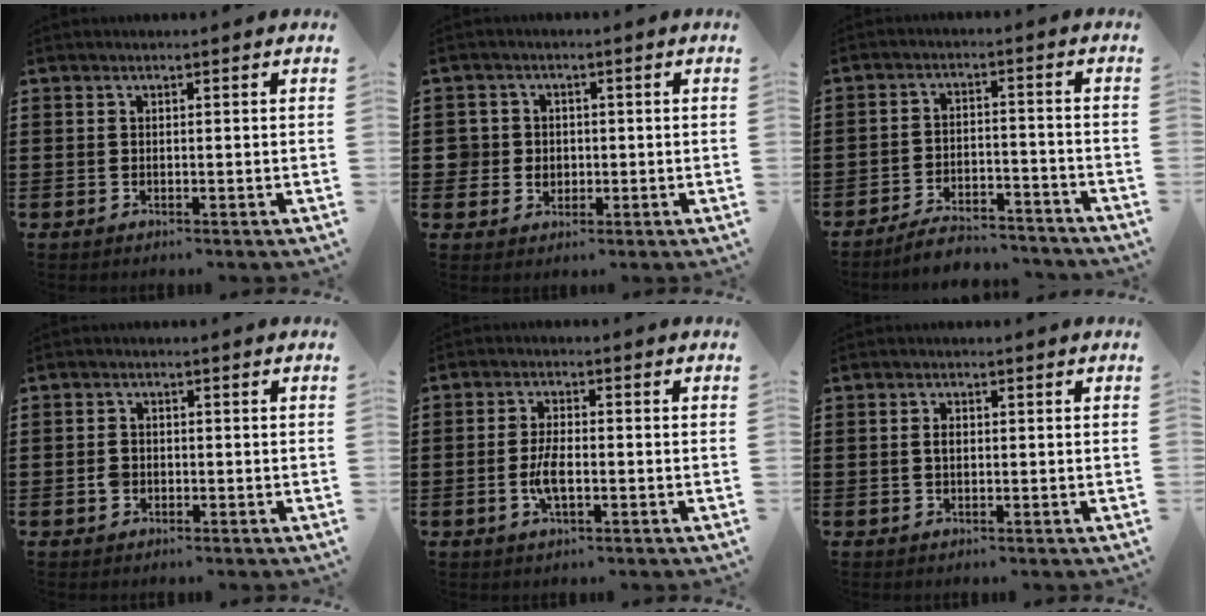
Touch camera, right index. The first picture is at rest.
{"total": 3.5, "force": [0.0, 3.4, 0.5], "torque": [-0.034, 0.009, -0.007]}
{"total": 5.2, "force": [-5.0, 0.6, 1.2], "torque": [-0.019, 0.008, -0.097]}
{"total": 1.8, "force": [-0.5, 1.4, 0.9], "torque": [-0.019, 0.005, -0.010]}
{"total": 4.6, "force": [-1.0, 1.7, 4.1], "torque": [-0.086, 0.000, -0.022]}
{"total": 1.4, "force": [0.1, 0.8, 1.2], "torque": [-0.025, 0.004, 0.001]}